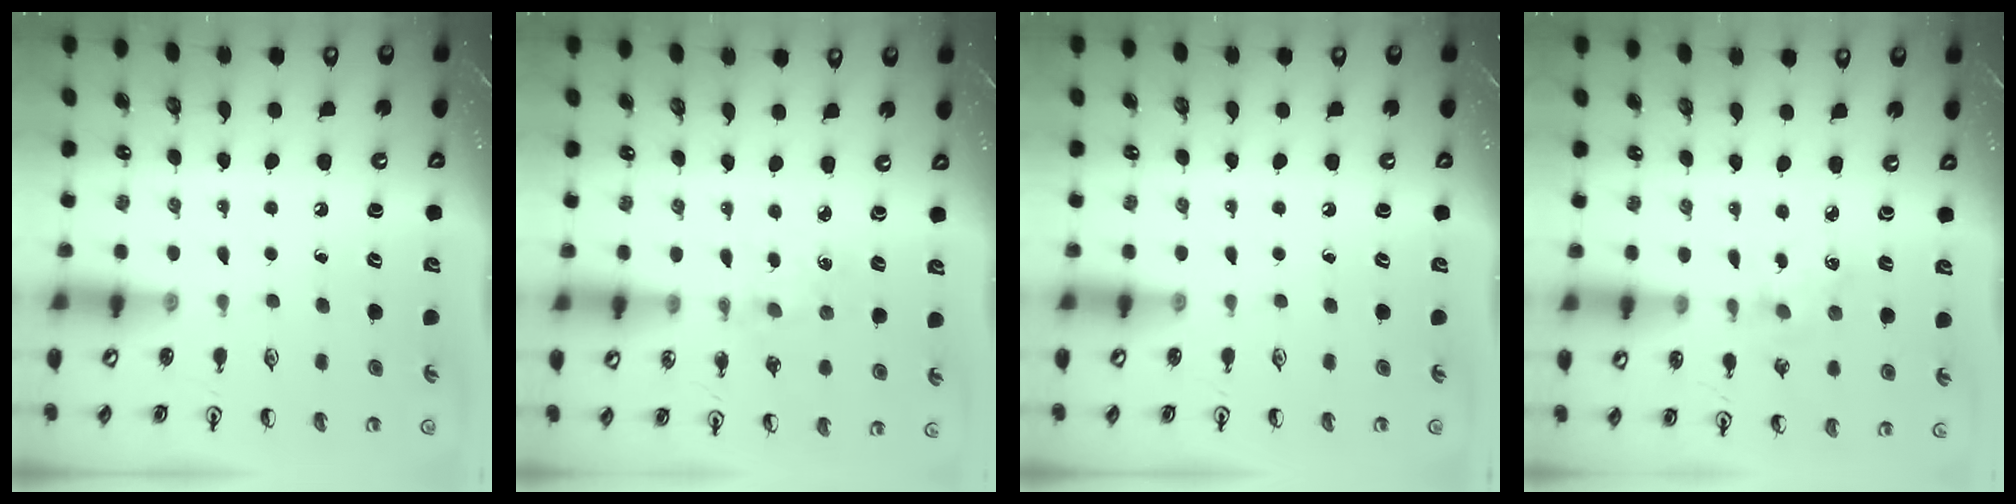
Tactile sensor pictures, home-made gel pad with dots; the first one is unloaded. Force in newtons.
{"total": 2.2, "press": 2.2, "slide": 0.2}
{"total": 0.0}
{"total": 1.8, "press": 1.7, "slide": 0.3}